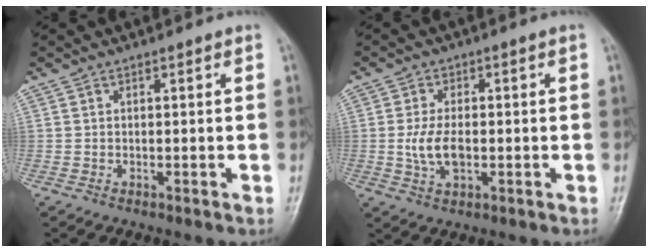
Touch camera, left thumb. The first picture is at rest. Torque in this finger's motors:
{"motor_torque": [0.09, 0.13, 0.77, -0.07, 0.05]}